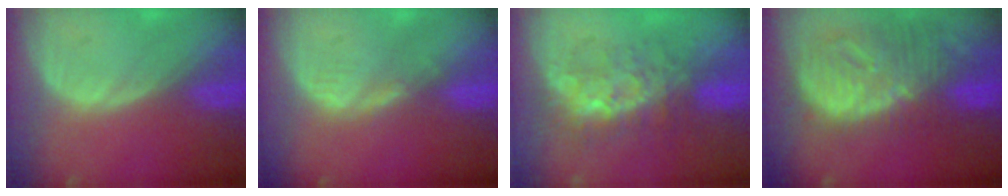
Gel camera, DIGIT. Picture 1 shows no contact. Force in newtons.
{"total": 1.6, "press": 1.6, "slide": 0.2}
{"total": 8.0, "press": 7.6, "slide": 2.5}
{"total": 13.2, "press": 11.5, "slide": 6.6}